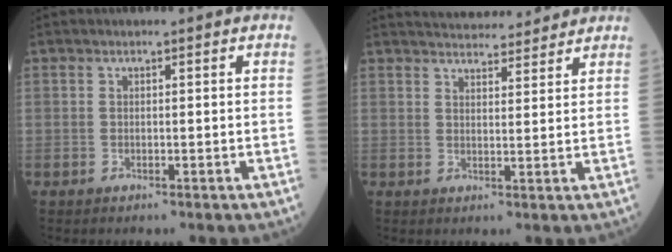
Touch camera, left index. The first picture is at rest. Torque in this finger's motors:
{"motor_torque": [0.18, -0.24, 0.05, 0.01]}